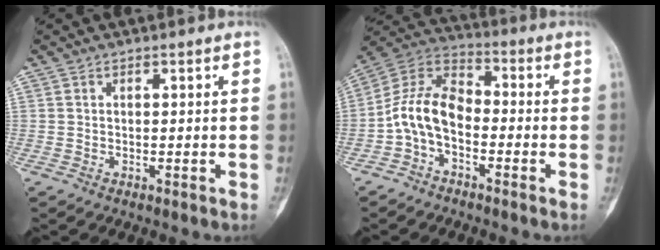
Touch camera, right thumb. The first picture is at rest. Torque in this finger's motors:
{"motor_torque": [0.30, 0.30, 0.22, -0.05, 0.12]}